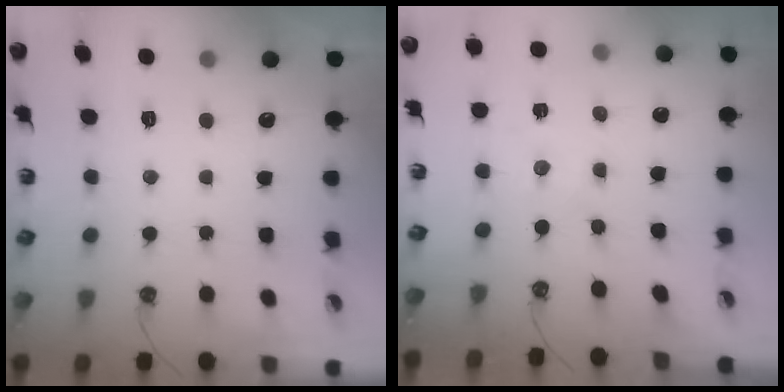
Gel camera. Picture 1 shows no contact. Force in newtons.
{"total": 0.0}